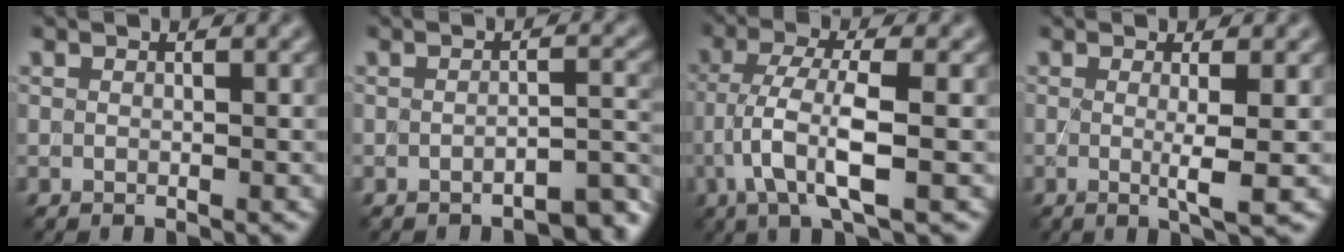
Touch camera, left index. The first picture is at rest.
{"total": 3.3, "force": [-2.8, 0.6, 1.6], "torque": [-0.019, 0.006, -0.038]}
{"total": 5.3, "force": [-1.4, 1.2, 4.9], "torque": [-0.106, 0.007, -0.031]}
{"total": 2.6, "force": [0.0, 0.4, 2.6], "torque": [-0.047, -0.009, -0.004]}